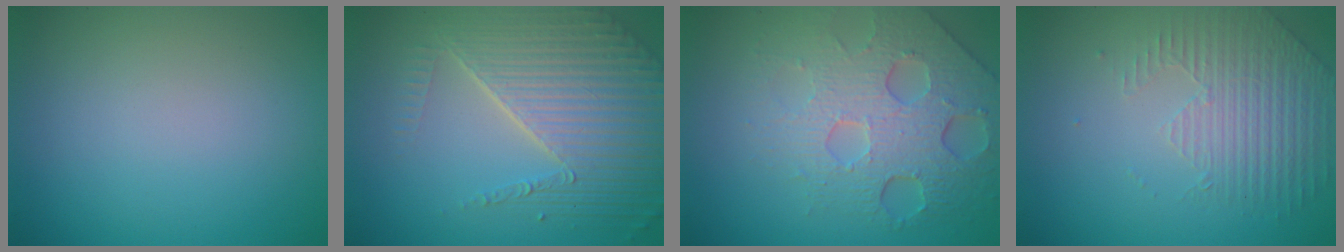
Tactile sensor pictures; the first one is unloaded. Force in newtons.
{"total": 7.6, "press": 5.4, "slide": 5.3}
{"total": 7.6, "press": 5.2, "slide": 5.5}
{"total": 2.1, "press": 1.8, "slide": 1.0}